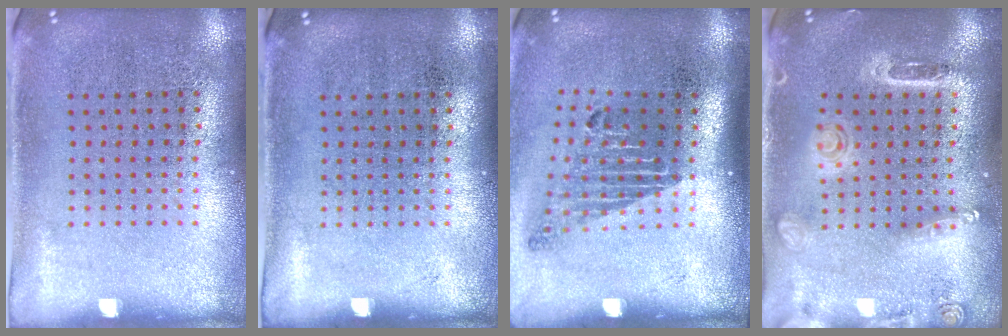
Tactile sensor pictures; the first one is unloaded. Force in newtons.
{"total": 0.0}
{"total": 1.8, "press": 1.3, "slide": 1.3}
{"total": 1.6, "press": 1.5, "slide": 0.5}